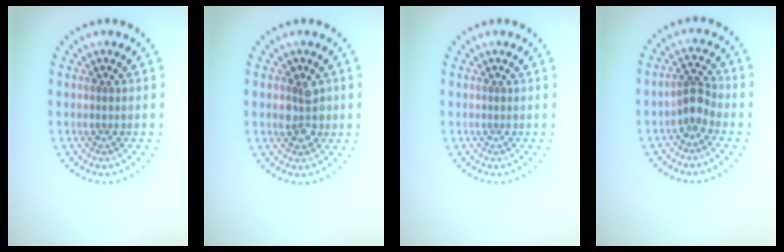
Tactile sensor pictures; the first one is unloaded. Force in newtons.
{"total": 2.5, "press": 2.5, "slide": 0.5}
{"total": 0.0}
{"total": 2.0, "press": 1.5, "slide": 1.3}